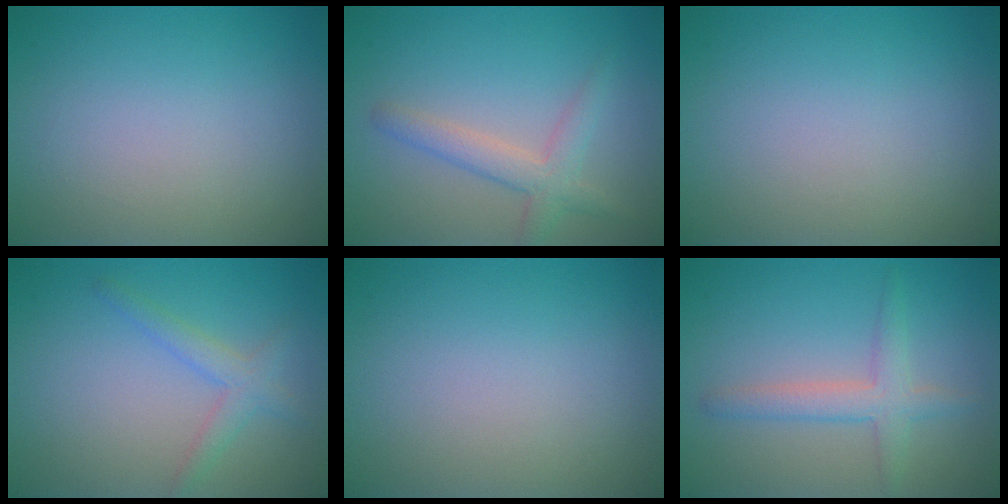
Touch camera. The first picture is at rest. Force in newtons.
{"total": 3.0, "press": 3.0, "slide": 0.1}
{"total": 0.0}
{"total": 2.2, "press": 2.2, "slide": 0.1}
{"total": 0.0}
{"total": 2.9, "press": 2.9, "slide": 0.2}